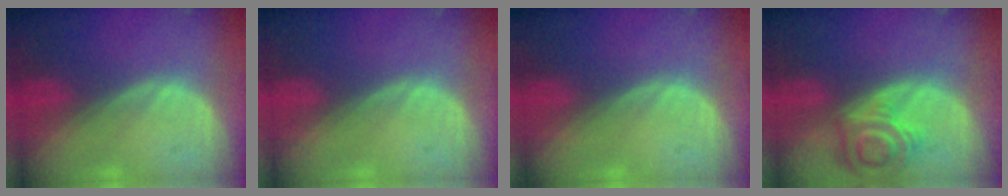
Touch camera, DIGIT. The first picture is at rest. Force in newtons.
{"total": 0.0}
{"total": 0.0}
{"total": 6.9, "press": 6.4, "slide": 2.7}